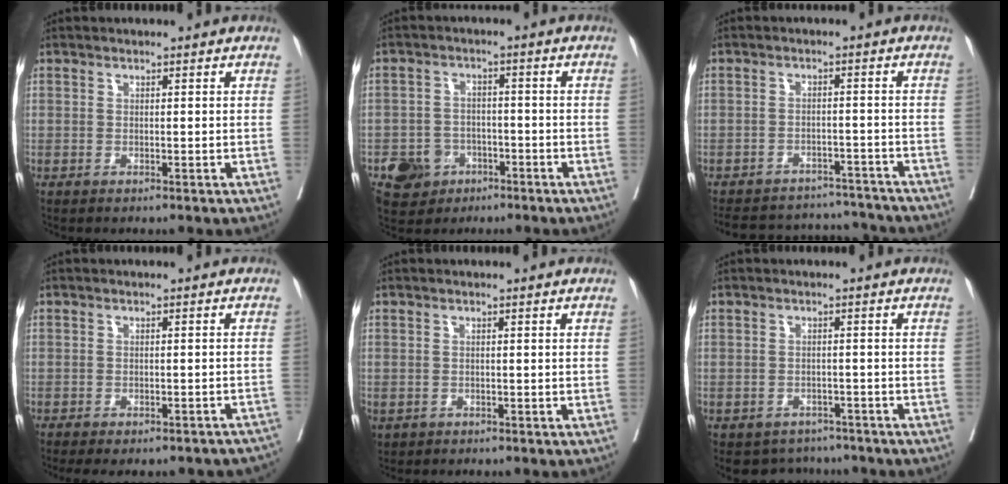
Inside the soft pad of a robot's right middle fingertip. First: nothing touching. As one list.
[{"total": 6.0, "force": [-3.2, 4.9, 1.4], "torque": [-0.025, 0.008, -0.047]}, {"total": 14.2, "force": [-13.5, 3.6, 2.9], "torque": [-0.059, 0.017, -0.174]}, {"total": 13.0, "force": [-11.4, 4.0, 4.9], "torque": [-0.078, 0.003, -0.121]}, {"total": 1.4, "force": [-0.7, 1.1, 0.4], "torque": [-0.014, -0.001, -0.006]}, {"total": 4.5, "force": [-3.9, 2.2, -0.1], "torque": [0.014, 0.011, -0.049]}]